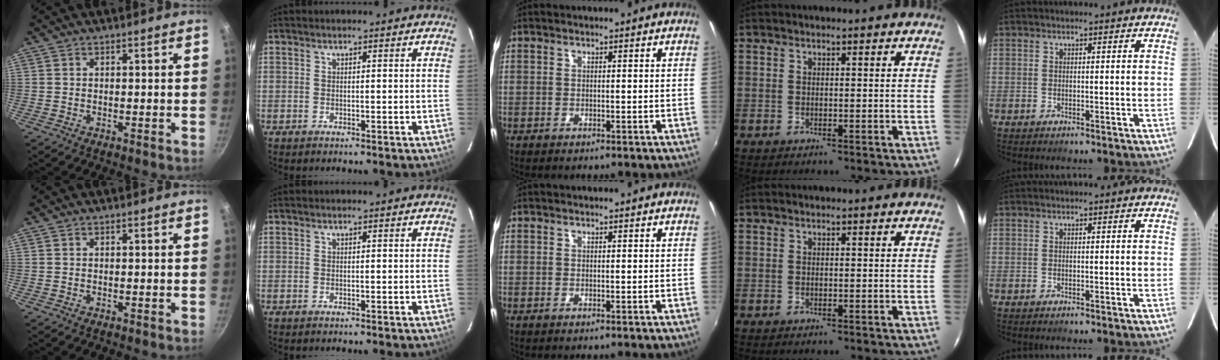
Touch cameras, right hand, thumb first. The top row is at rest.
{}